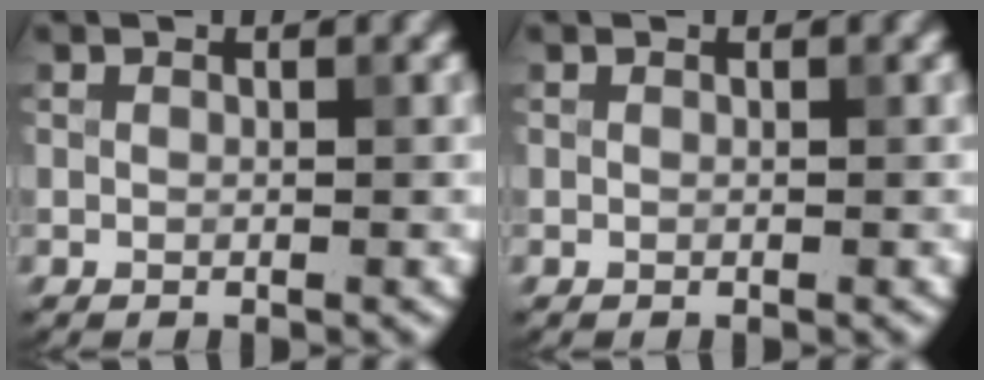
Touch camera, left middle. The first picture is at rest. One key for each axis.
{"total": 0.0}